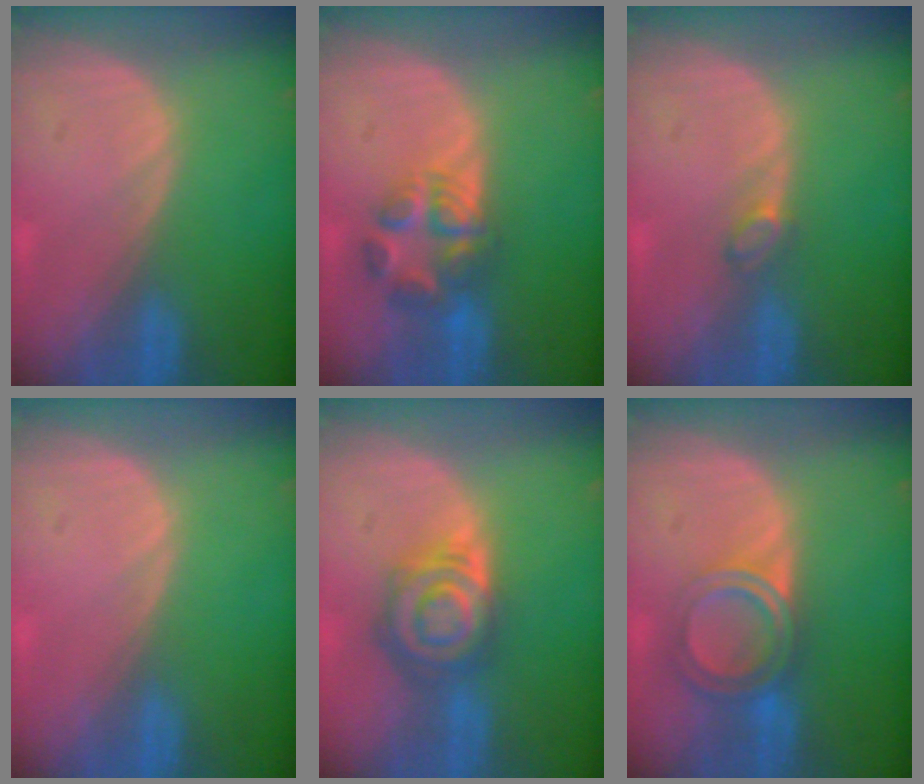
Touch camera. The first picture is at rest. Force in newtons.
{"total": 6.0, "press": 5.9, "slide": 0.7}
{"total": 1.6, "press": 1.6, "slide": 0.2}
{"total": 0.0}
{"total": 7.8, "press": 7.0, "slide": 3.4}
{"total": 6.3, "press": 5.4, "slide": 3.3}